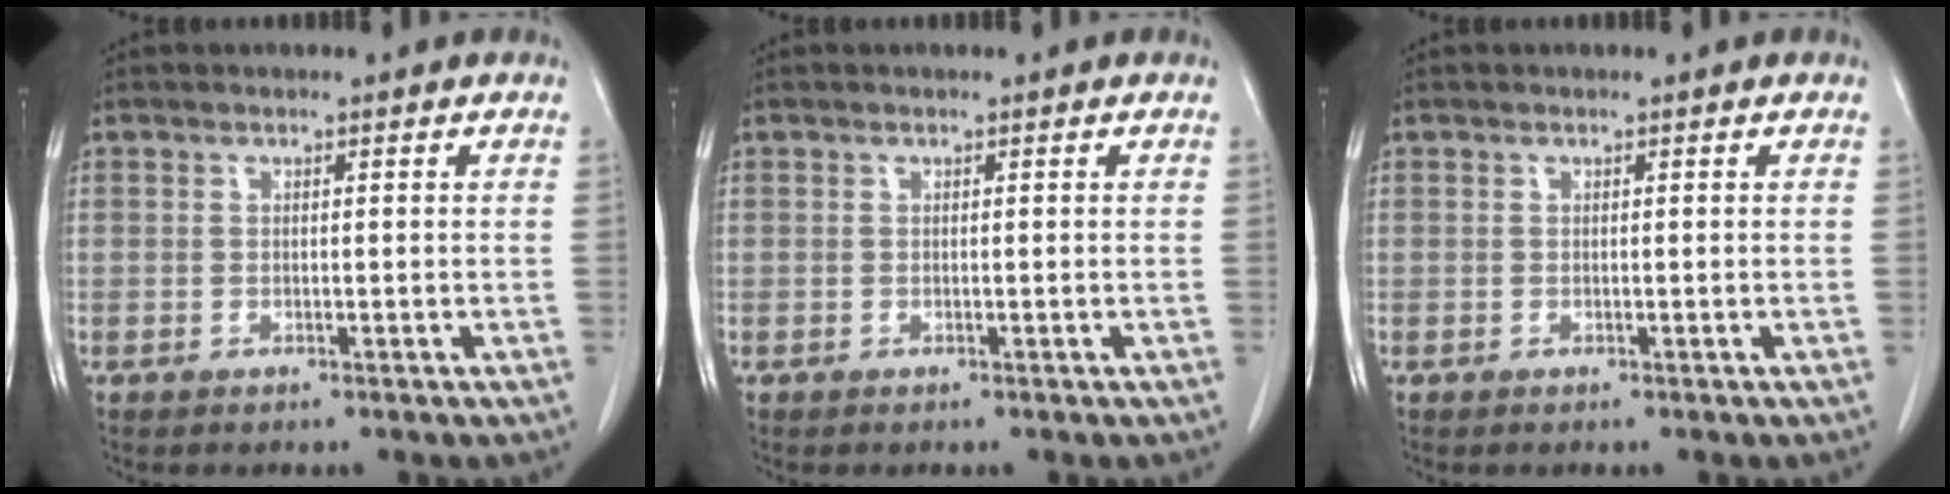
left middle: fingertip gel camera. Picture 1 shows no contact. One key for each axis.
{"total": 0.0}
{"total": 0.0}